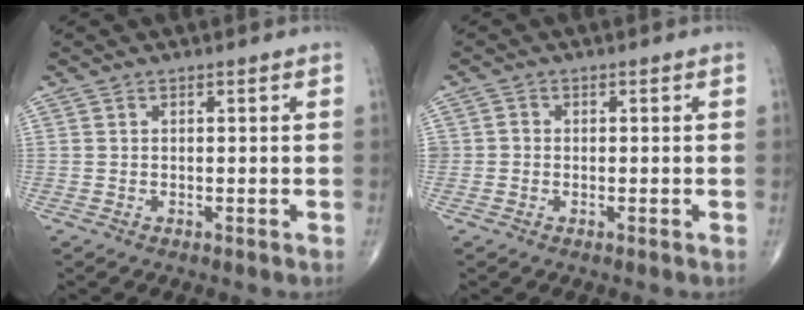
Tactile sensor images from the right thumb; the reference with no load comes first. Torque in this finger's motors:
{"motor_torque": [-0.23, -0.25, 0.19, 0.12, -0.03]}